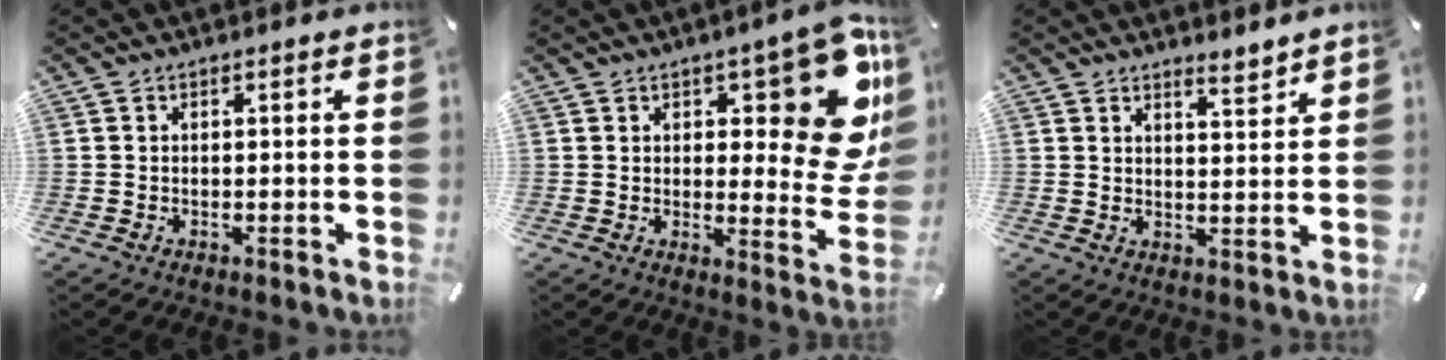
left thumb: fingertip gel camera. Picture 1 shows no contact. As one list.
[{"total": 18.0, "force": [8.0, 7.0, 14.5], "torque": [-0.167, -0.068, 0.130]}, {"total": 4.0, "force": [3.8, 0.6, 0.7], "torque": [0.003, -0.034, 0.067]}]